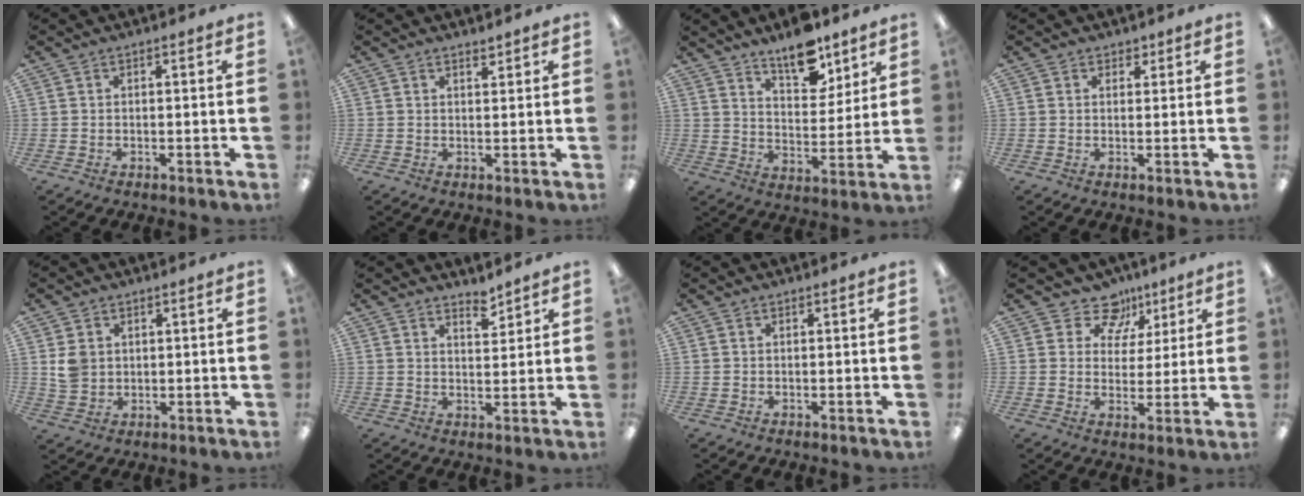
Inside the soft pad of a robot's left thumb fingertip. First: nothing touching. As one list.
[{"total": 1.5, "force": [1.4, 0.3, 0.4], "torque": [-0.009, -0.002, 0.026]}, {"total": 11.7, "force": [9.2, 5.1, 5.2], "torque": [-0.065, -0.057, 0.162]}, {"total": 1.9, "force": [1.3, 1.4, 0.3], "torque": [0.002, -0.003, 0.022]}, {"total": 4.7, "force": [1.5, 4.1, 1.6], "torque": [-0.024, 0.002, 0.027]}, {"total": 3.7, "force": [3.5, 0.9, 0.9], "torque": [0.000, -0.030, 0.060]}, {"total": 0.0}, {"total": 9.7, "force": [6.1, 7.1, 2.6], "torque": [-0.039, -0.040, 0.112]}]